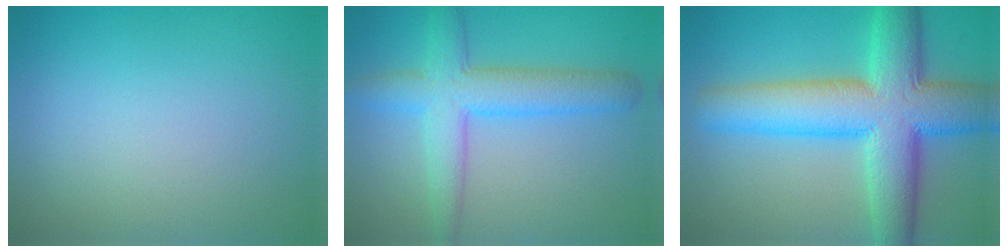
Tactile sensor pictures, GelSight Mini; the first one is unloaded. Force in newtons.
{"total": 5.5, "press": 5.5, "slide": 0.2}
{"total": 10.5, "press": 10.5, "slide": 0.3}